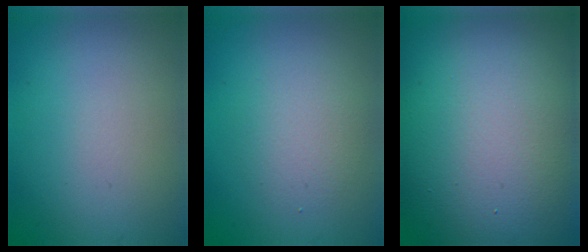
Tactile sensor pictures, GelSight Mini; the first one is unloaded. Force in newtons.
{"total": 2.5, "press": 2.5, "slide": 0.2}
{"total": 20.7, "press": 20.7, "slide": 1.2}